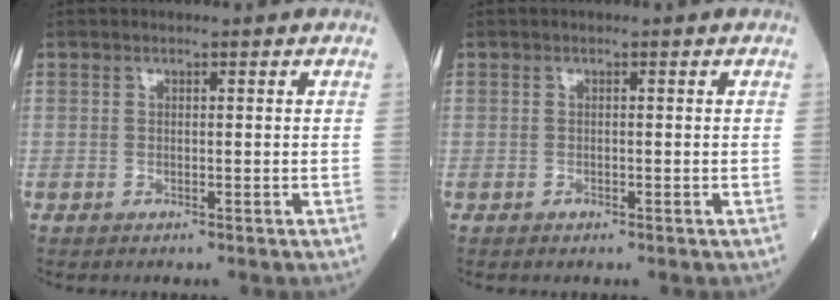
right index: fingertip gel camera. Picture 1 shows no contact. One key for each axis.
{"total": 0.0}